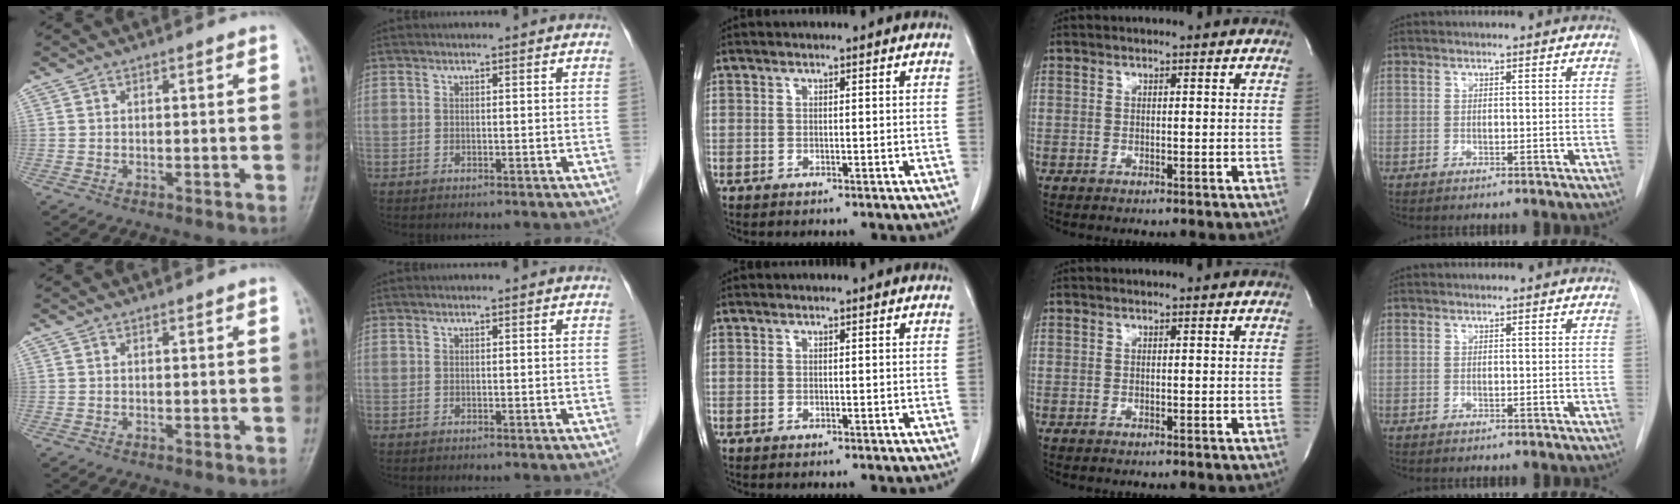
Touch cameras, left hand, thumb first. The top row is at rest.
{}